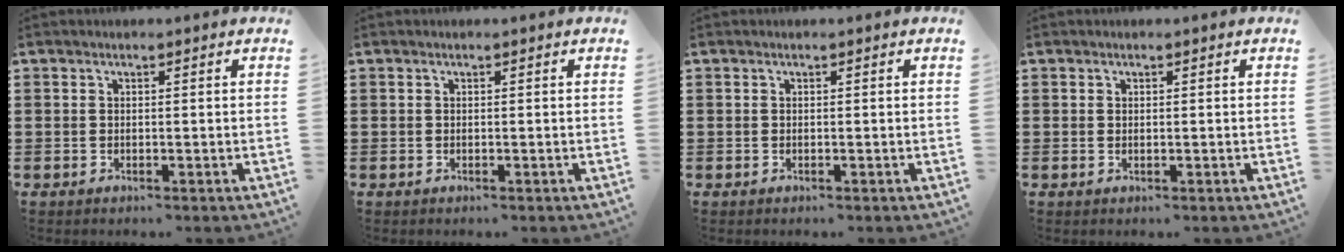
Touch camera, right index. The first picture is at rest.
{"total": 0.0}
{"total": 0.0}
{"total": 0.0}